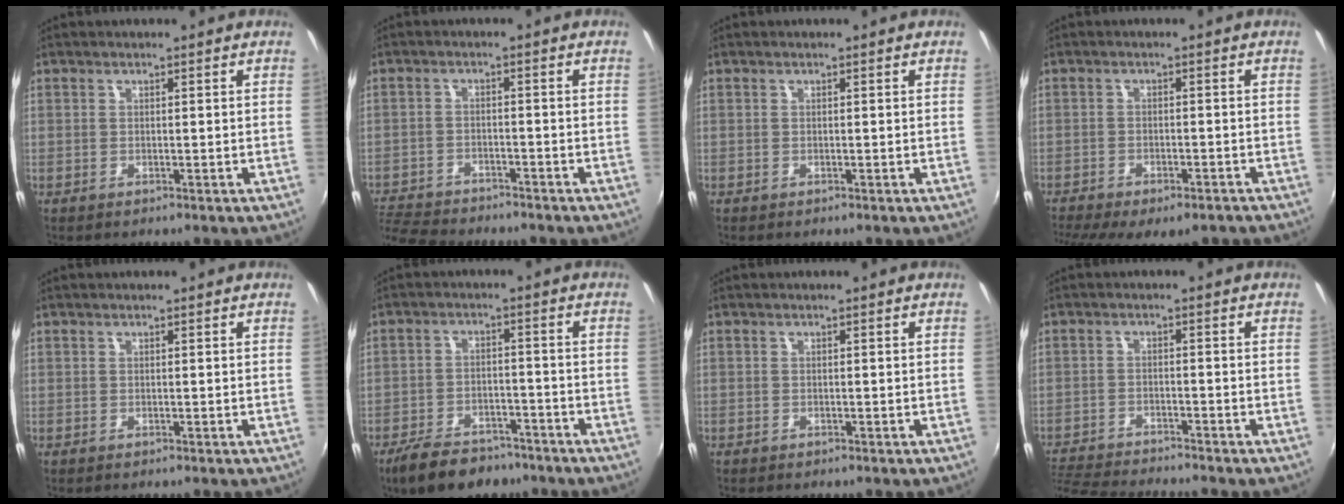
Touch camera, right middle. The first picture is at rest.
{"total": 10.2, "force": [-9.3, 2.5, 3.2], "torque": [-0.095, -0.014, -0.159]}
{"total": 0.0}
{"total": 13.1, "force": [-10.3, 4.4, 6.8], "torque": [-0.146, -0.043, -0.144]}
{"total": 0.0}
{"total": 11.6, "force": [-8.8, 5.3, 5.3], "torque": [-0.126, -0.002, -0.136]}
{"total": 0.7, "force": [-0.5, 0.5, -0.1], "torque": [-0.003, 0.003, -0.008]}
{"total": 9.9, "force": [-9.4, 0.5, 3.2], "torque": [-0.089, -0.019, -0.166]}